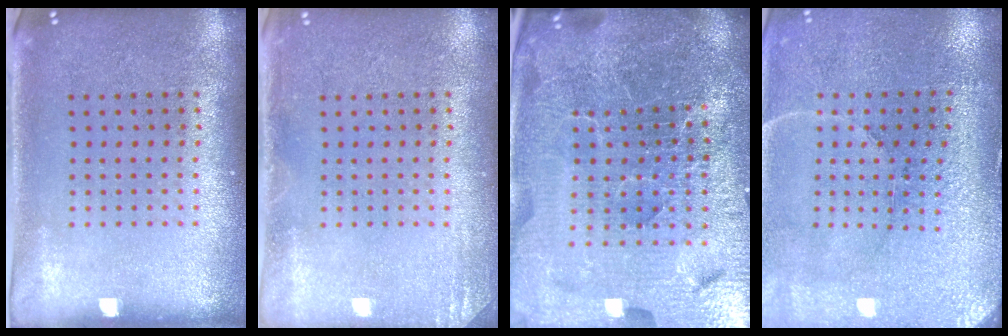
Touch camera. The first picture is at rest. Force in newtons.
{"total": 1.5, "press": 1.4, "slide": 0.2}
{"total": 6.7, "press": 5.9, "slide": 3.2}
{"total": 3.2, "press": 3.2, "slide": 0.2}